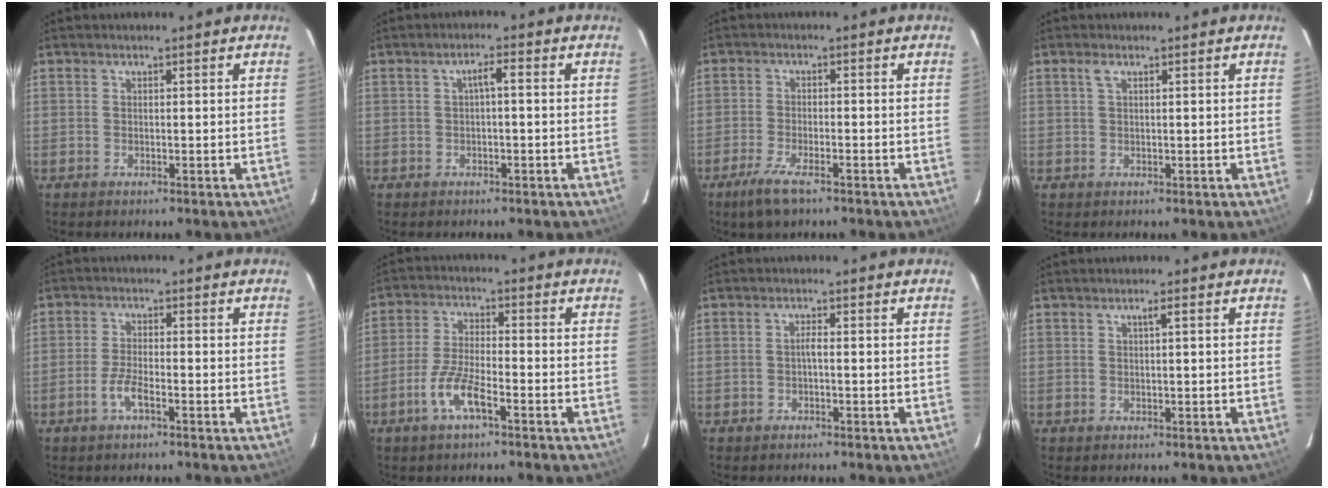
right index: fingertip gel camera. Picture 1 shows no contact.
{"total": 2.0, "force": [-0.1, 0.3, 2.0], "torque": [-0.038, 0.010, 0.000]}
{"total": 6.2, "force": [-4.2, 1.7, 4.1], "torque": [-0.106, -0.013, -0.080]}
{"total": 1.2, "force": [0.6, 0.4, 0.9], "torque": [-0.021, 0.005, 0.011]}
{"total": 3.7, "force": [-2.1, 0.8, 2.9], "torque": [-0.068, -0.001, -0.044]}
{"total": 7.0, "force": [-3.9, 1.5, 5.6], "torque": [-0.123, -0.002, -0.078]}
{"total": 1.1, "force": [-0.4, 0.1, 1.0], "torque": [-0.019, 0.006, -0.008]}
{"total": 1.1, "force": [0.4, -0.1, 1.0], "torque": [-0.018, 0.005, 0.008]}